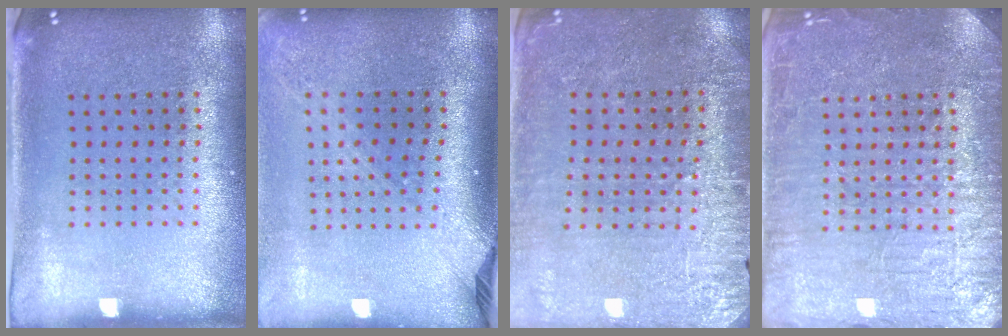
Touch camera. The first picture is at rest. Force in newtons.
{"total": 2.2, "press": 1.6, "slide": 1.5}
{"total": 3.0, "press": 2.9, "slide": 0.6}
{"total": 7.1, "press": 7.1, "slide": 1.0}